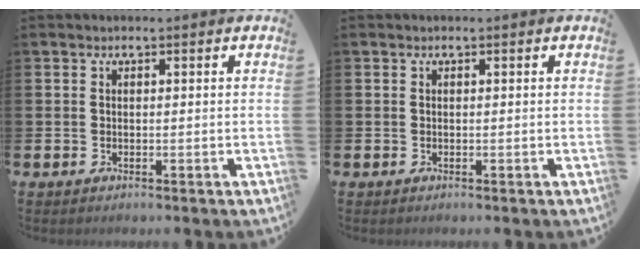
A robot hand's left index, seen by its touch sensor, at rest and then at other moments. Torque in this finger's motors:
{"motor_torque": [0.00, 0.00, 0.00, 0.00]}